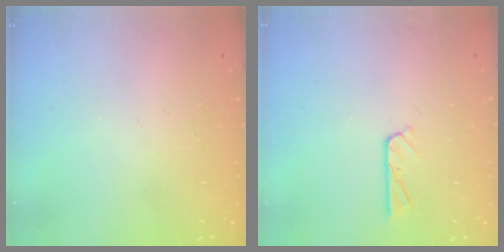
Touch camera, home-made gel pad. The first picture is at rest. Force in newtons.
{"total": 5.0, "press": 5.0, "slide": 0.3}